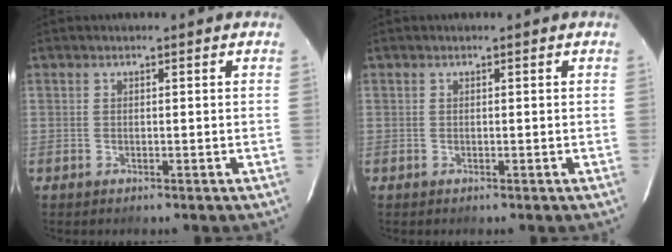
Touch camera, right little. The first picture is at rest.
{"total": 0.0}